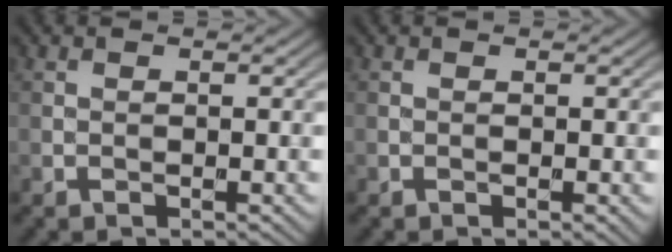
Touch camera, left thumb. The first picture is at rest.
{"total": 0.5, "force": [-0.1, 0.1, 0.5], "torque": [-0.007, -0.002, -0.001]}